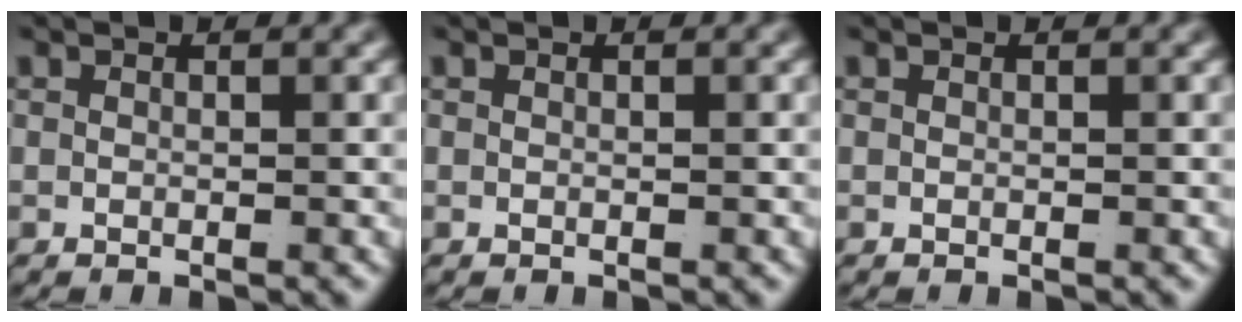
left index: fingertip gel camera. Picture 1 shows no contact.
{"total": 0.0}
{"total": 0.0}